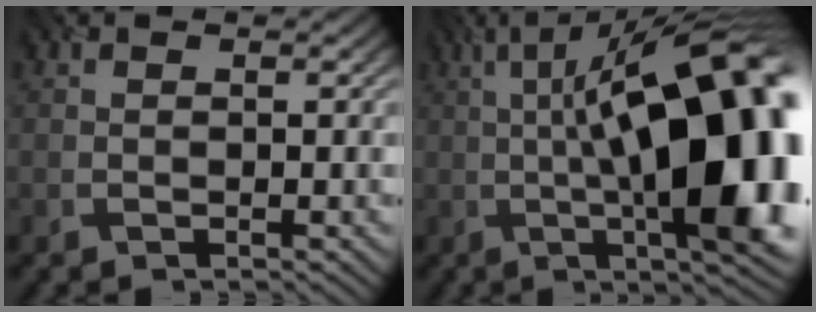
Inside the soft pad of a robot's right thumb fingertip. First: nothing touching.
{"total": 20.4, "force": [-0.3, 6.9, 19.1], "torque": [-0.261, 0.023, -0.005]}